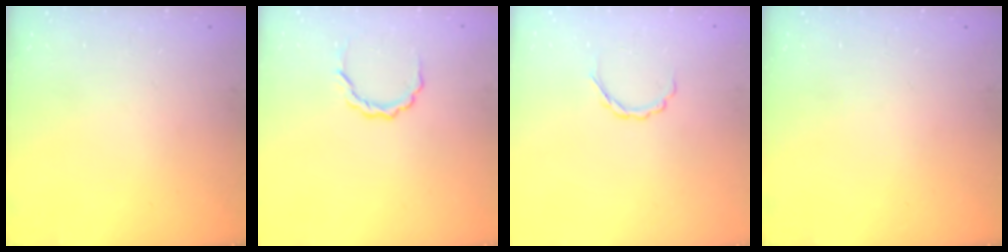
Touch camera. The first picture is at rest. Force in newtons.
{"total": 3.4, "press": 3.4, "slide": 0.2}
{"total": 3.2, "press": 3.1, "slide": 0.8}
{"total": 0.0}